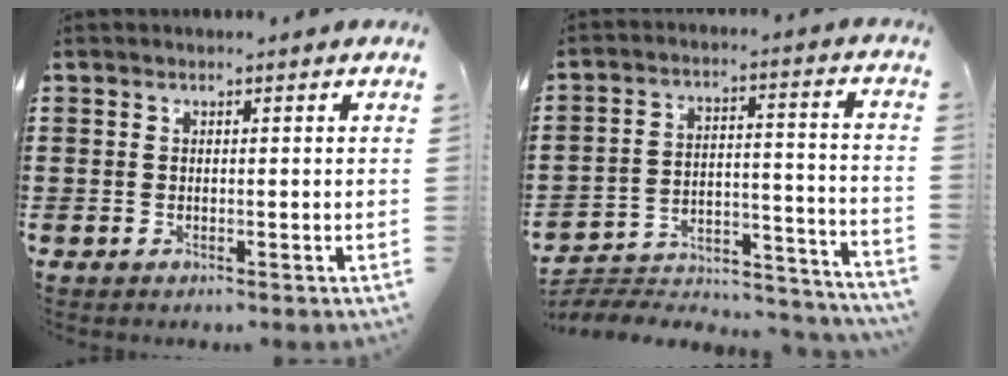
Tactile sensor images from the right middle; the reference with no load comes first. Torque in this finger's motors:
{"motor_torque": [0.98, -0.94, 0.21, 0.09]}